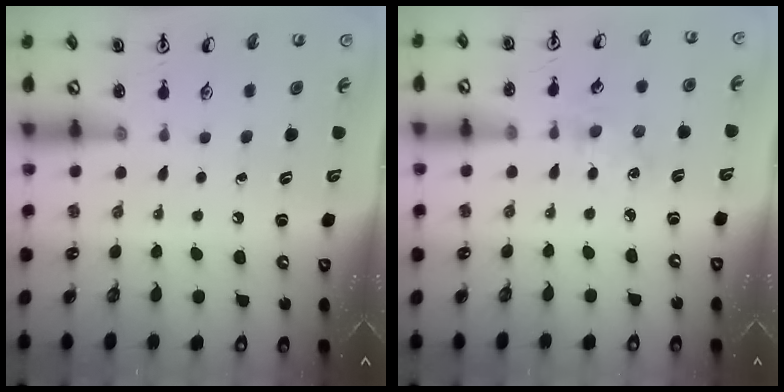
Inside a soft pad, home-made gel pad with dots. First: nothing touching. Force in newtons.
{"total": 2.9, "press": 2.9, "slide": 0.5}